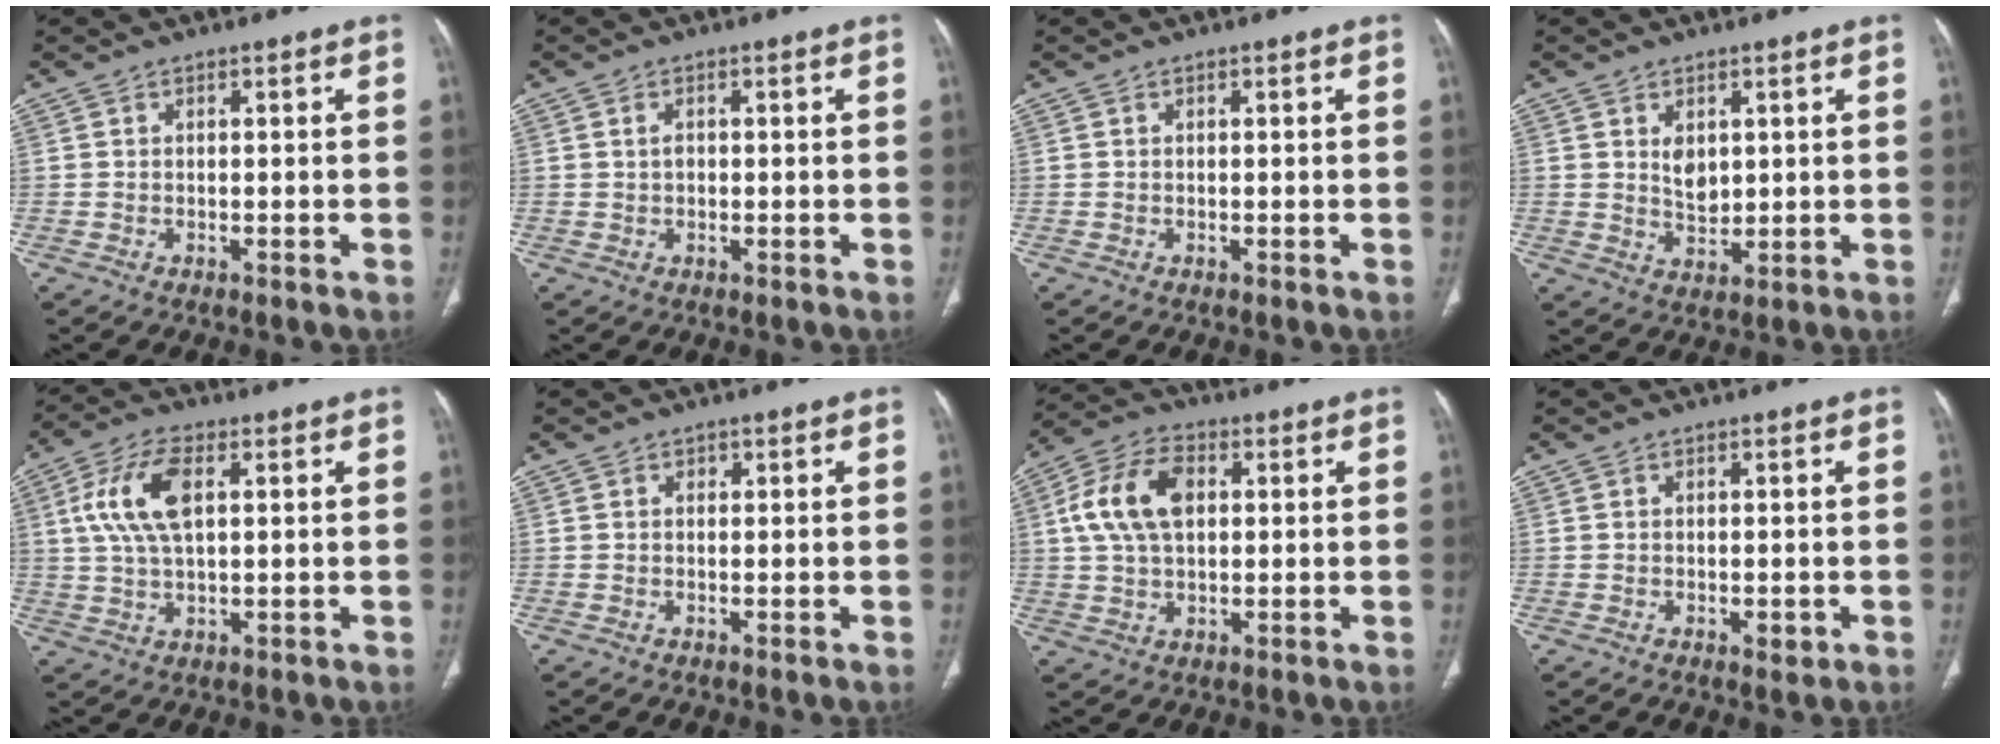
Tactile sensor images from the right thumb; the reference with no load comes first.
{"total": 1.5, "force": [0.2, 1.0, 1.0], "torque": [-0.018, 0.003, 0.006]}
{"total": 0.0}
{"total": 4.5, "force": [1.4, 3.0, 3.1], "torque": [-0.038, -0.015, 0.033]}
{"total": 10.7, "force": [2.7, 5.2, 9.0], "torque": [-0.186, 0.008, 0.050]}
{"total": 0.7, "force": [0.3, 0.6, 0.2], "torque": [0.002, 0.001, 0.003]}
{"total": 11.9, "force": [2.3, 7.4, 9.1], "torque": [-0.172, 0.016, 0.038]}
{"total": 1.6, "force": [-0.4, 0.9, 1.2], "torque": [-0.014, -0.002, -0.003]}